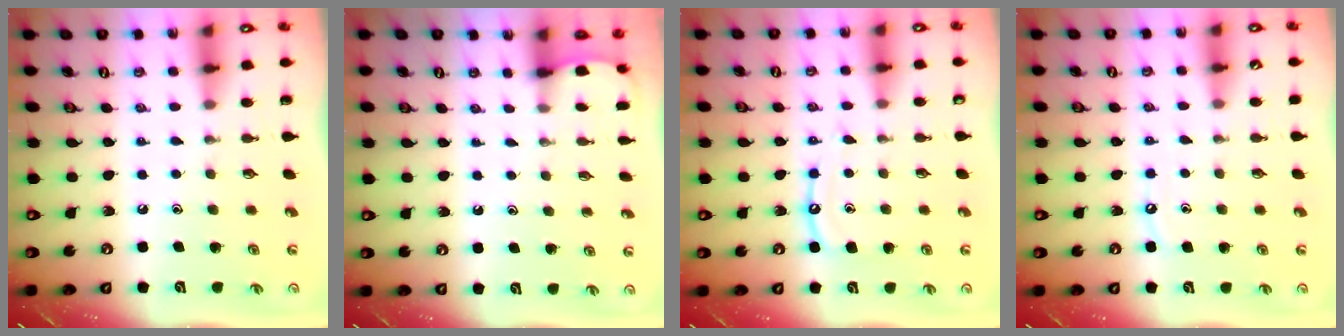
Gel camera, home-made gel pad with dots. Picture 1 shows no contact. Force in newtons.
{"total": 1.2, "press": 1.2, "slide": 0.1}
{"total": 9.1, "press": 9.1, "slide": 0.9}
{"total": 5.4, "press": 5.4, "slide": 0.7}